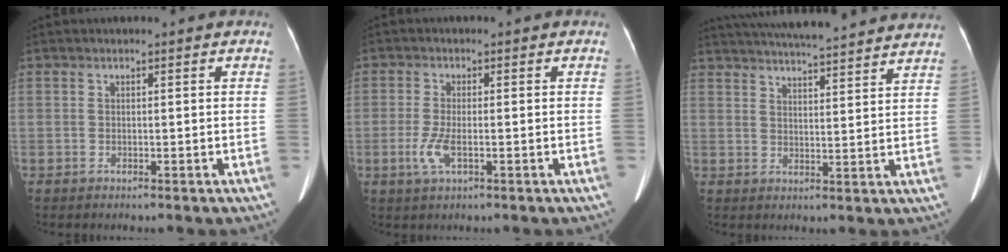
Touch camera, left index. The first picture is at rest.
{"total": 3.5, "force": [-1.2, 1.0, 3.2], "torque": [-0.078, -0.007, -0.022]}
{"total": 21.9, "force": [19.9, 2.2, 9.0], "torque": [-0.148, 0.022, 0.262]}